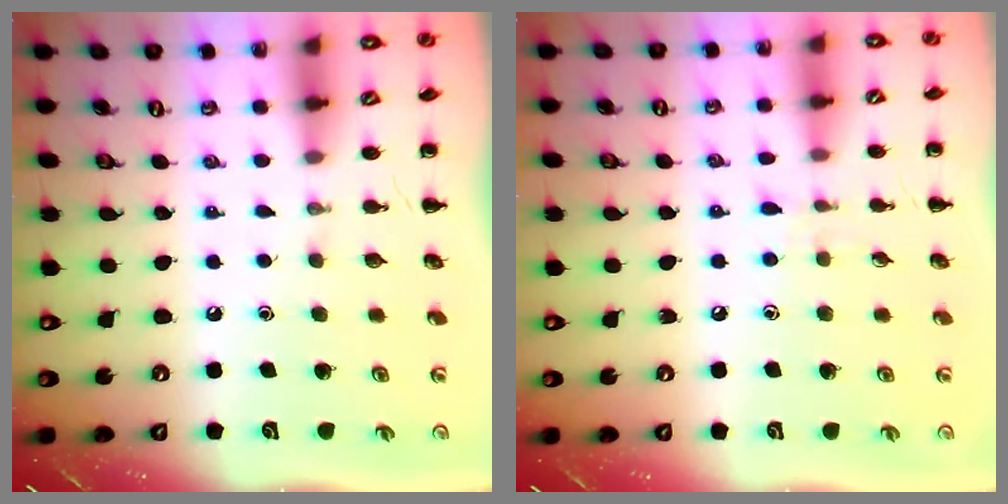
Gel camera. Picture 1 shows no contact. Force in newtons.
{"total": 4.8, "press": 4.4, "slide": 1.8}